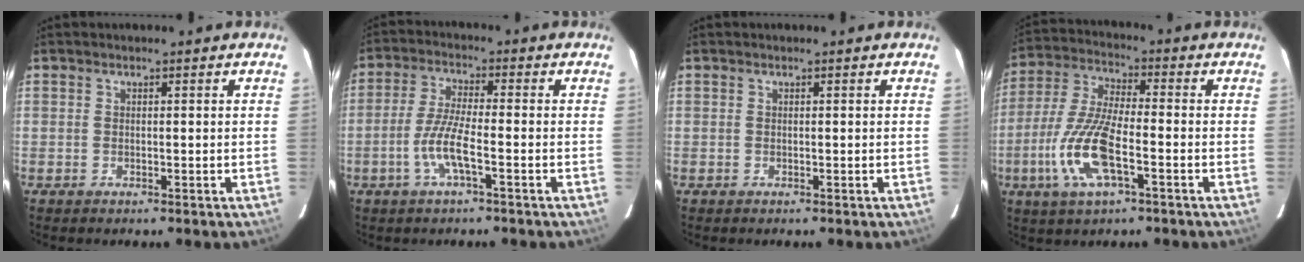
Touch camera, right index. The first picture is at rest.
{"total": 6.5, "force": [-2.7, 0.6, 5.9], "torque": [-0.126, -0.003, -0.052]}
{"total": 0.0}
{"total": 13.6, "force": [-4.8, 4.1, 12.0], "torque": [-0.264, -0.008, -0.095]}